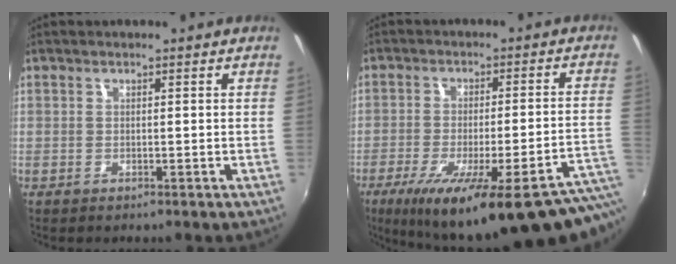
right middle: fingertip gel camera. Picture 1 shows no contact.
{"total": 27.7, "force": [-18.2, 4.3, 20.4], "torque": [-0.282, -0.060, -0.242]}